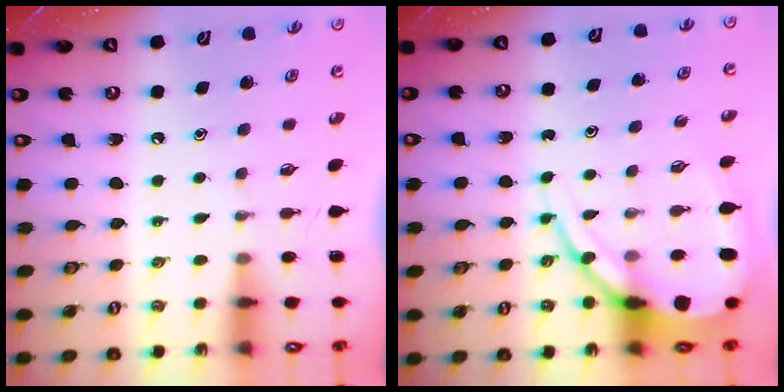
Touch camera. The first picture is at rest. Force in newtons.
{"total": 12.2, "press": 12.1, "slide": 1.5}